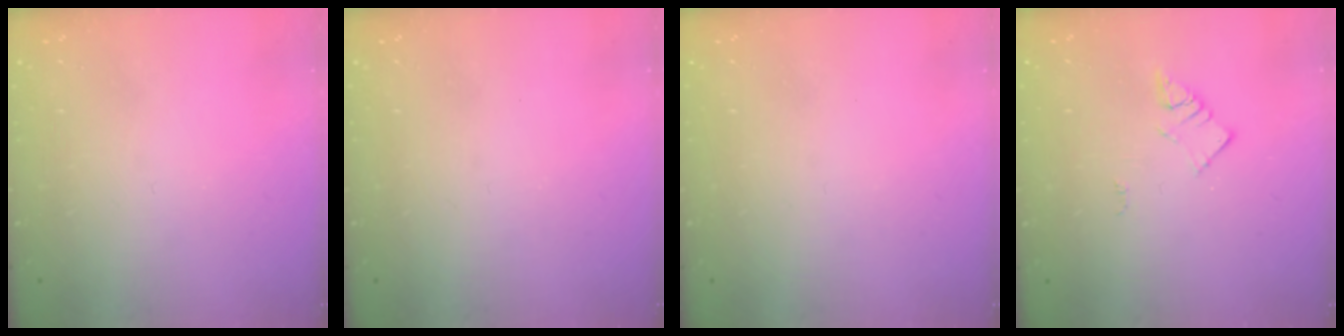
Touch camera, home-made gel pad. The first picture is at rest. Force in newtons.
{"total": 0.0}
{"total": 0.0}
{"total": 2.9, "press": 2.9, "slide": 0.2}